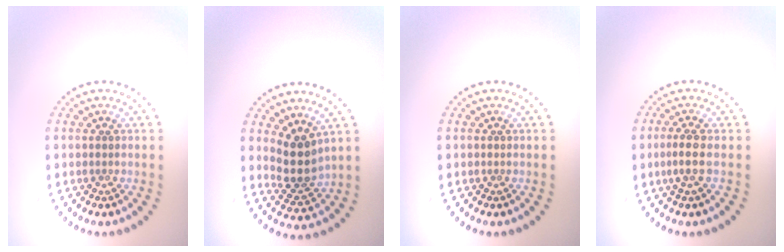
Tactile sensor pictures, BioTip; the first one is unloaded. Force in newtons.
{"total": 3.5, "press": 2.9, "slide": 2.0}
{"total": 0.0}
{"total": 1.7, "press": 1.4, "slide": 1.0}